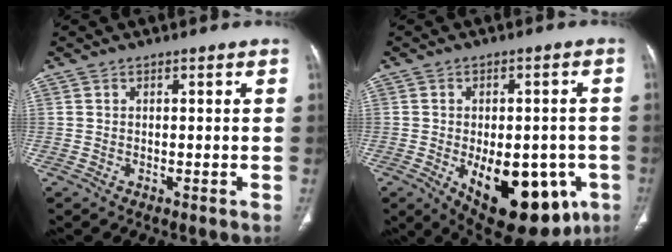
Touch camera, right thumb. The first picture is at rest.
{"total": 20.5, "force": [-6.9, 10.8, 16.0], "torque": [-0.180, 0.002, -0.068]}